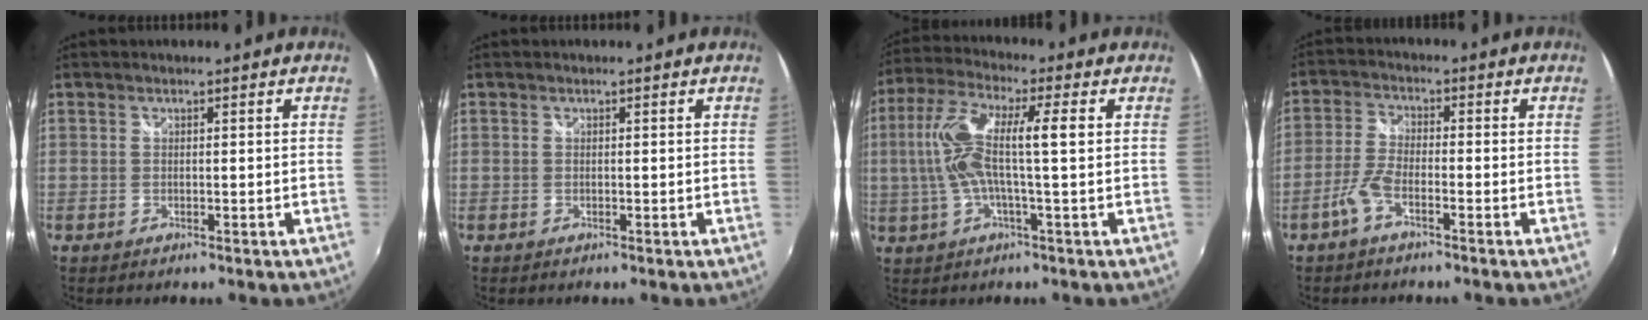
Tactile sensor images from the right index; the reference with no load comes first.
{"total": 0.0}
{"total": 12.2, "force": [0.5, 1.8, 12.0], "torque": [-0.235, 0.010, 0.007]}
{"total": 5.0, "force": [-2.9, 1.4, 3.8], "torque": [-0.092, 0.005, -0.063]}